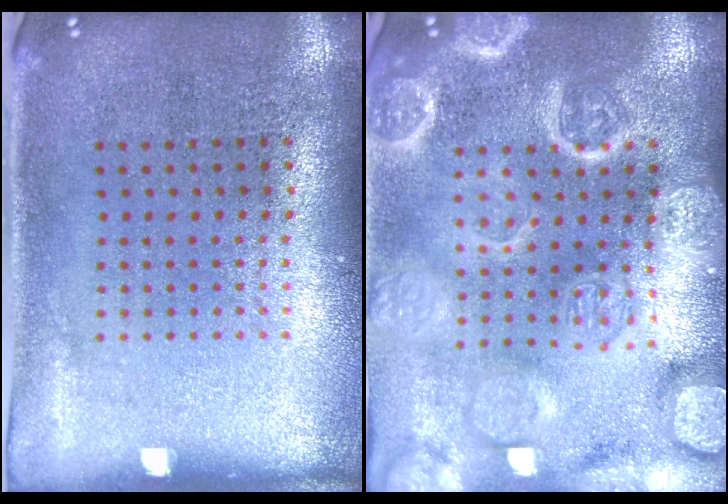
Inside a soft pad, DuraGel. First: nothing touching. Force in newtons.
{"total": 6.3, "press": 6.2, "slide": 0.7}